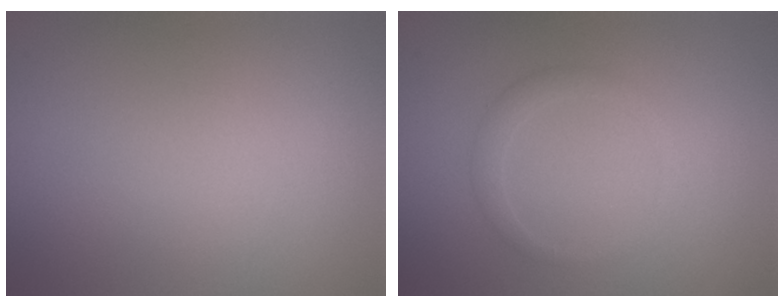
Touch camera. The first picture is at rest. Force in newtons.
{"total": 1.3, "press": 1.3, "slide": 0.0}